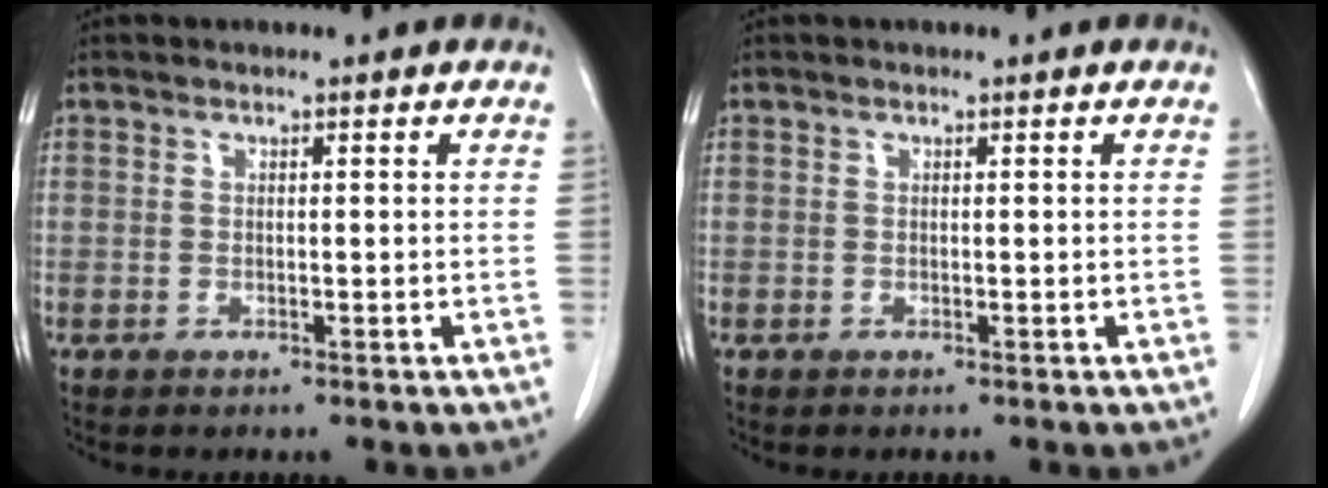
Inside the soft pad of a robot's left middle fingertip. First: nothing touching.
{"total": 0.0}